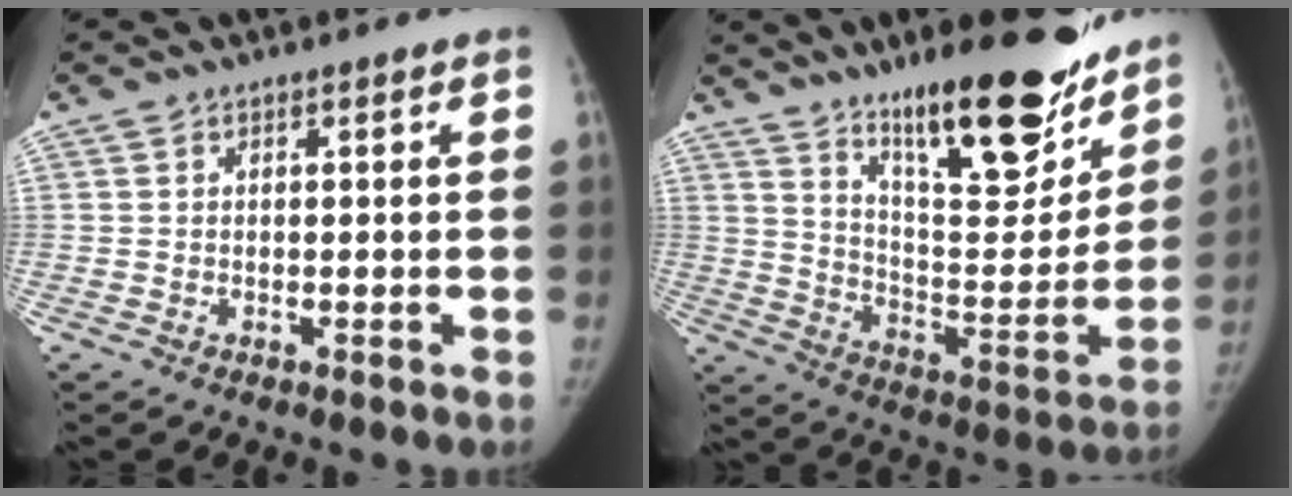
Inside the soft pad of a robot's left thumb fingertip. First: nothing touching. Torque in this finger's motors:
{"motor_torque": [0.48, 0.46, 1.40, -1.37, 0.10]}